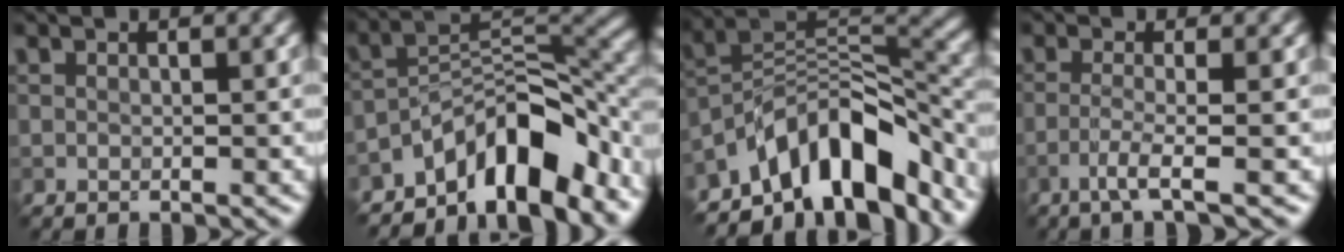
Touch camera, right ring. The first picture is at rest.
{"total": 9.8, "force": [-6.8, 3.5, 6.1], "torque": [-0.072, 0.013, -0.131]}
{"total": 11.3, "force": [-7.3, 5.0, 6.9], "torque": [-0.102, 0.013, -0.140]}
{"total": 2.6, "force": [-1.4, 0.1, 2.2], "torque": [-0.041, 0.001, -0.043]}